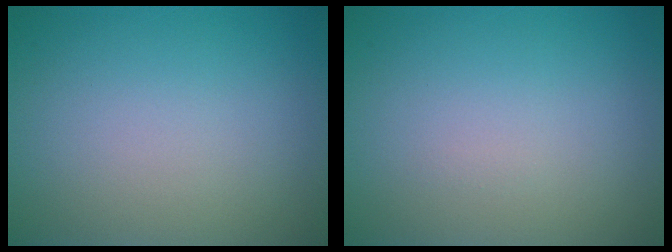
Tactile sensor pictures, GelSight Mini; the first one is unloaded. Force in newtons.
{"total": 0.0}